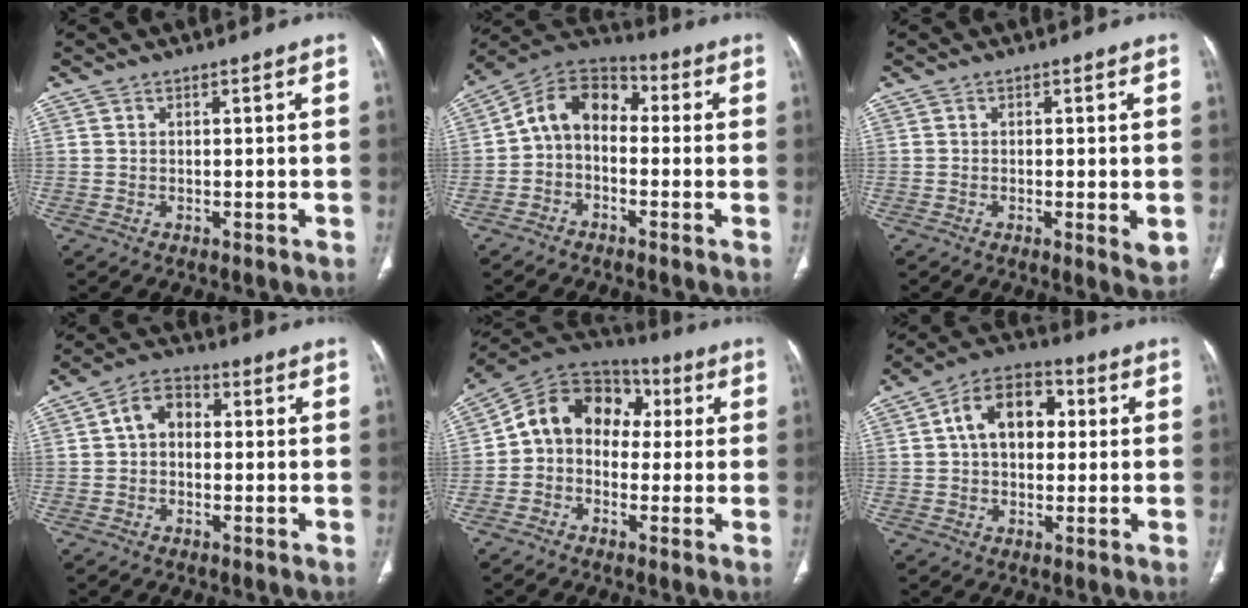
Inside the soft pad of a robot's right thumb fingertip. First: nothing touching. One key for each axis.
{"total": 10.2, "fx": -0.8, "fy": 7.4, "fz": 6.9, "tx": -0.097, "ty": 0.048, "tz": -0.033}
{"total": 3.3, "fx": -0.5, "fy": 0.9, "fz": 3.1, "tx": -0.048, "ty": -0.011, "tz": -0.011}
{"total": 6.4, "fx": 0.3, "fy": 4.8, "fz": 4.2, "tx": -0.056, "ty": 0.020, "tz": -0.007}
{"total": 13.5, "fx": 1.2, "fy": 10.6, "fz": 8.3, "tx": -0.101, "ty": 0.048, "tz": 0.003}
{"total": 12.0, "fx": 1.9, "fy": 8.2, "fz": 8.6, "tx": -0.118, "ty": 0.025, "tz": 0.021}